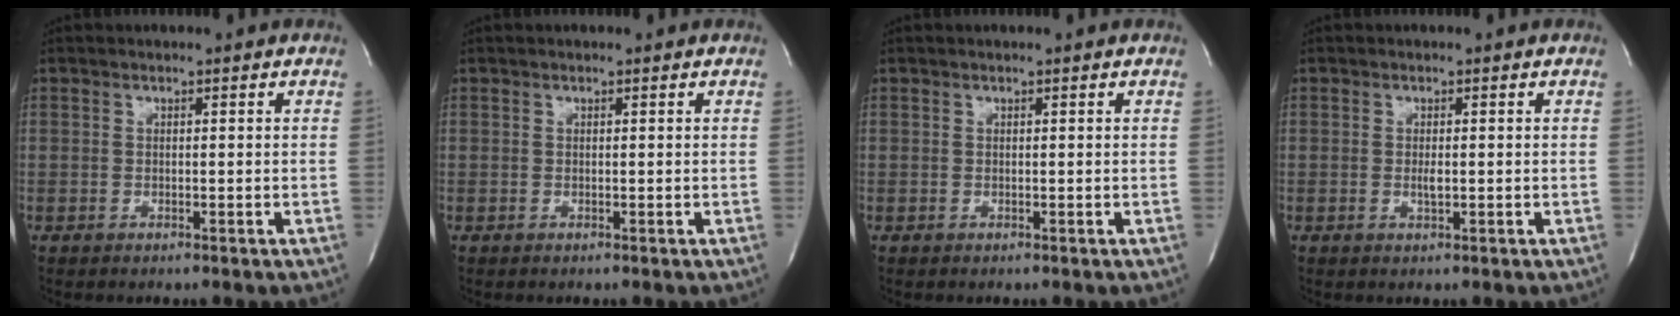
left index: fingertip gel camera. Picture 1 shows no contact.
{"total": 0.0}
{"total": 0.0}
{"total": 1.1, "force": [-0.1, 0.3, 1.0], "torque": [-0.023, -0.005, -0.002]}